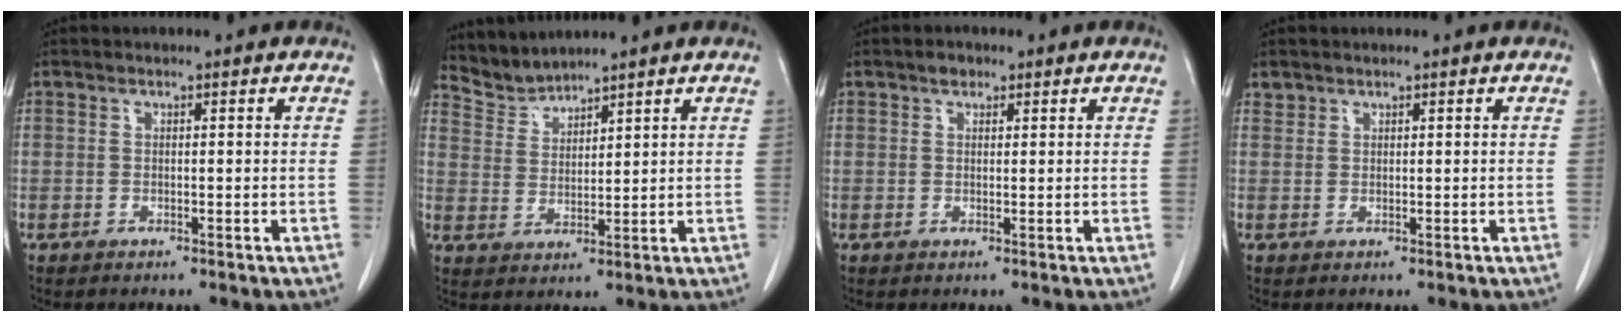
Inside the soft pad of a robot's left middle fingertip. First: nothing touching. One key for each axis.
{"total": 4.1, "fx": 4.0, "fy": -0.1, "fz": -0.9, "tx": 0.012, "ty": 0.000, "tz": 0.090}
{"total": 1.4, "fx": 0.9, "fy": 0.9, "fz": 0.5, "tx": -0.011, "ty": 0.004, "tz": 0.012}
{"total": 0.9, "fx": 0.8, "fy": 0.4, "fz": -0.1, "tx": 0.005, "ty": 0.004, "tz": 0.014}